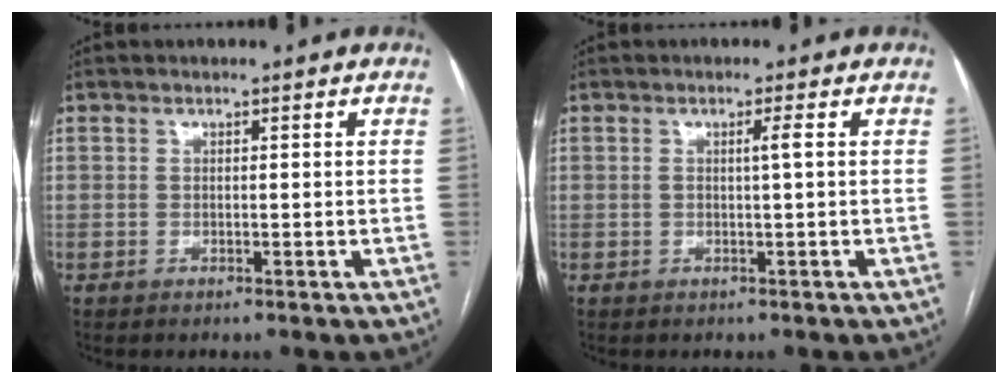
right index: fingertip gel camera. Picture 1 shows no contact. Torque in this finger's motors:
{"motor_torque": [-0.02, 0.05, -0.07, 0.01]}